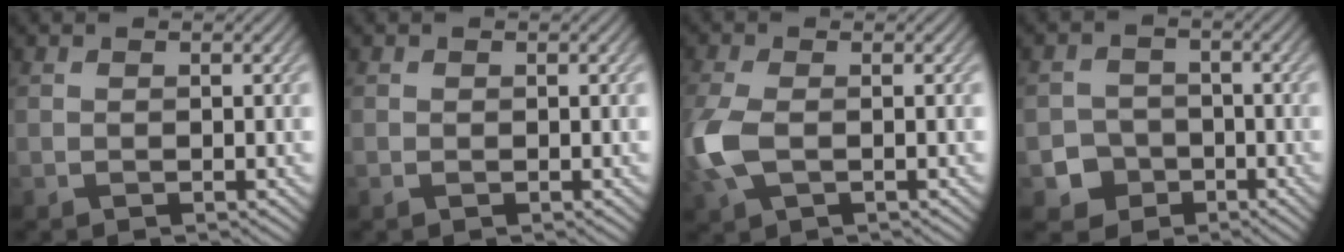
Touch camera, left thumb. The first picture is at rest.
{"total": 0.5, "force": [-0.2, 0.4, 0.3], "torque": [-0.005, -0.004, -0.004]}
{"total": 5.7, "force": [-0.7, 3.0, 4.8], "torque": [-0.143, -0.004, -0.016]}
{"total": 4.1, "force": [-1.9, 3.5, 0.9], "torque": [-0.014, -0.004, -0.045]}